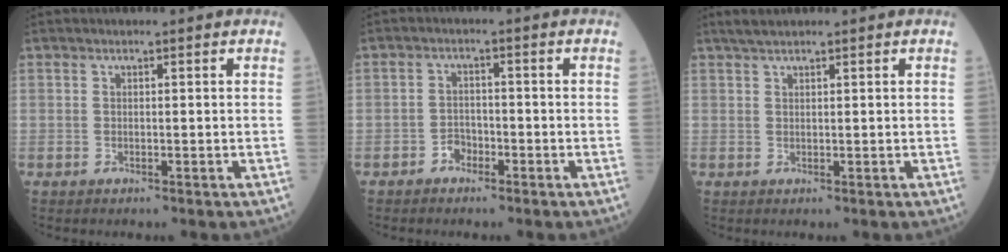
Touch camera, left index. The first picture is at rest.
{"total": 2.1, "force": [-1.5, 1.3, 0.7], "torque": [-0.010, 0.005, -0.030]}
{"total": 2.0, "force": [1.8, 0.2, 0.9], "torque": [-0.021, 0.012, 0.035]}